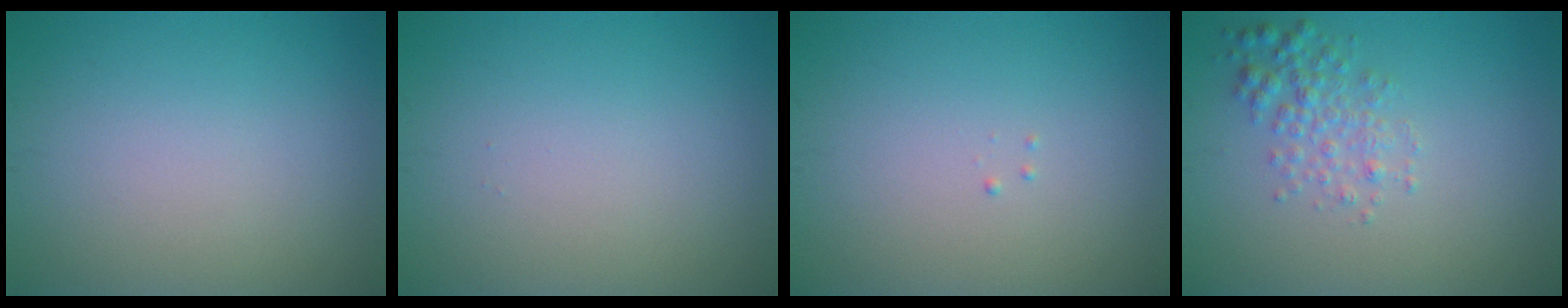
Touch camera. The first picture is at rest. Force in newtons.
{"total": 0.0}
{"total": 0.0}
{"total": 2.4, "press": 2.4, "slide": 0.1}